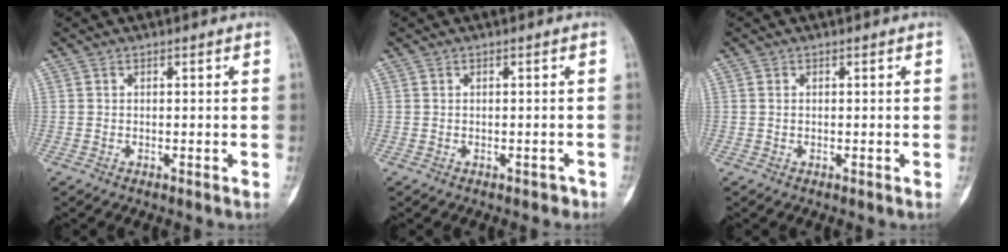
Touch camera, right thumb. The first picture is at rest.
{"total": 1.0, "force": [-0.6, 0.7, 0.3], "torque": [0.000, 0.010, -0.007]}
{"total": 0.0}